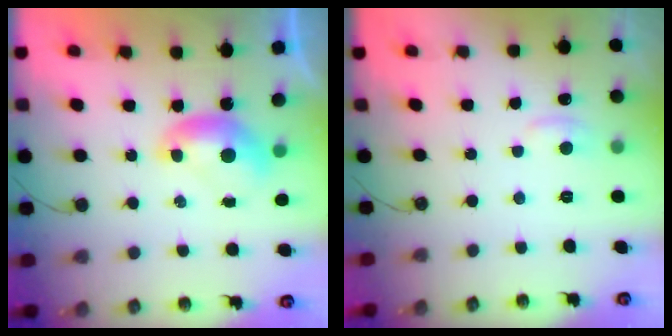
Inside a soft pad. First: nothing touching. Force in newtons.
{"total": 1.0, "press": 0.0, "slide": 1.0}